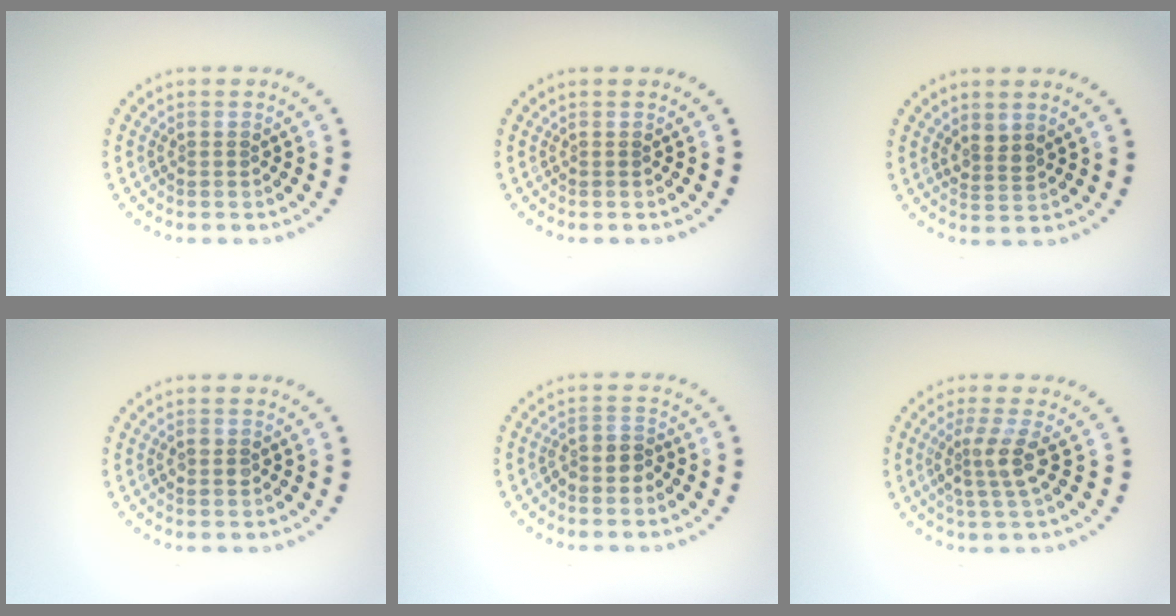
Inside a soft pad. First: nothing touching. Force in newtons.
{"total": 0.0}
{"total": 1.5, "press": 1.2, "slide": 0.9}
{"total": 1.4, "press": 1.4, "slide": 0.1}
{"total": 2.2, "press": 1.8, "slide": 1.2}
{"total": 2.8, "press": 2.2, "slide": 1.8}